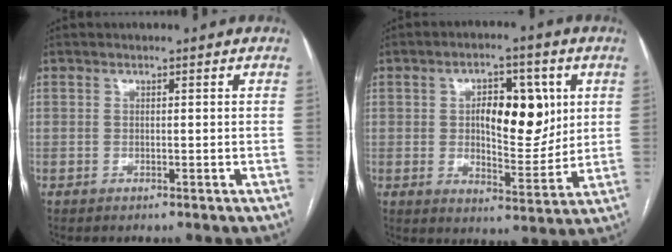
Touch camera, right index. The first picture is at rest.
{"total": 10.8, "force": [2.5, 4.7, 9.4], "torque": [-0.138, 0.009, 0.043]}